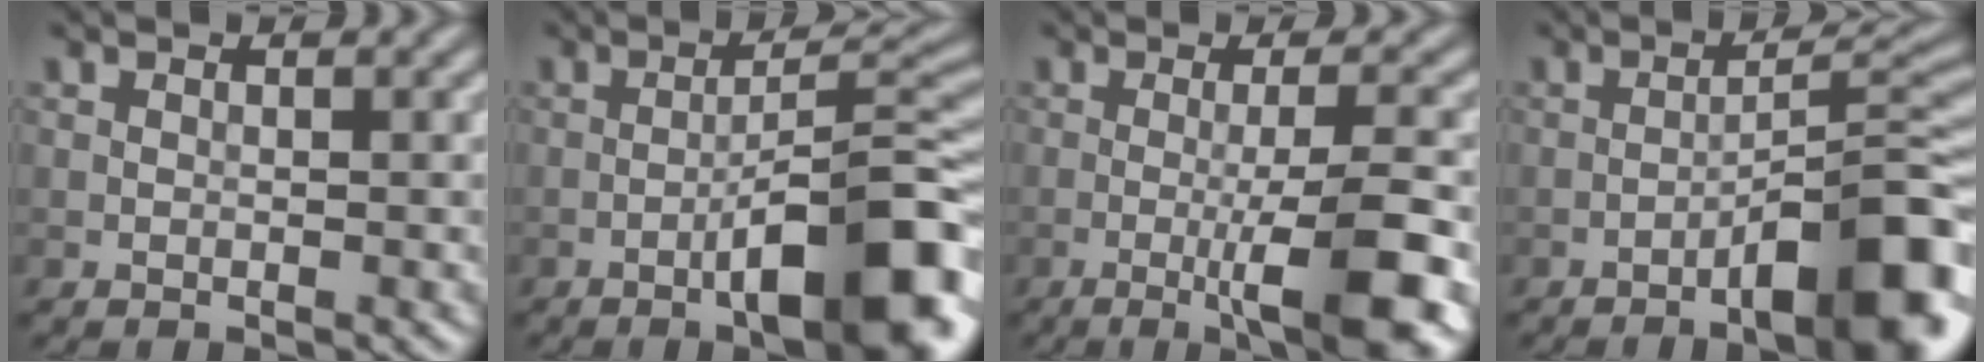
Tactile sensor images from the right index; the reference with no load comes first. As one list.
[{"total": 10.2, "force": [-4.7, 2.6, 8.7], "torque": [-0.121, 0.015, -0.073]}, {"total": 7.5, "force": [-2.2, 1.4, 7.1], "torque": [-0.097, 0.003, -0.040]}, {"total": 9.0, "force": [-5.1, 2.0, 7.2], "torque": [-0.098, 0.014, -0.076]}]